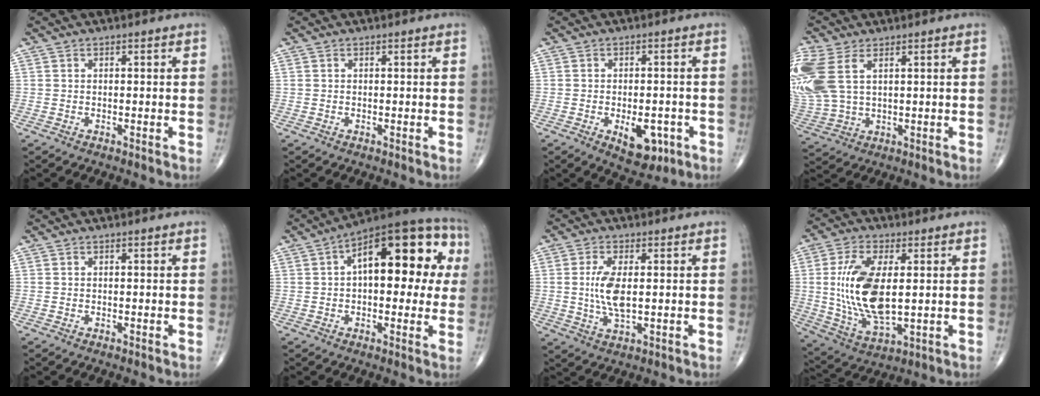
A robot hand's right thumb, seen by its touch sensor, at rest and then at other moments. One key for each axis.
{"total": 0.0}
{"total": 7.3, "fx": -2.8, "fy": 3.9, "fz": 5.5, "tx": -0.058, "ty": 0.006, "tz": -0.027}
{"total": 15.2, "fx": 5.0, "fy": 9.1, "fz": 11.1, "tx": -0.299, "ty": 0.002, "tz": 0.108}
{"total": 0.0}
{"total": 21.1, "fx": 4.1, "fy": 9.8, "fz": 18.2, "tx": -0.223, "ty": 0.036, "tz": 0.048}
{"total": 7.1, "fx": 0.5, "fy": 2.9, "fz": 6.5, "tx": -0.137, "ty": -0.010, "tz": 0.011}
{"total": 16.2, "fx": 1.4, "fy": 7.5, "fz": 14.3, "tx": -0.286, "ty": -0.016, "tz": 0.037}